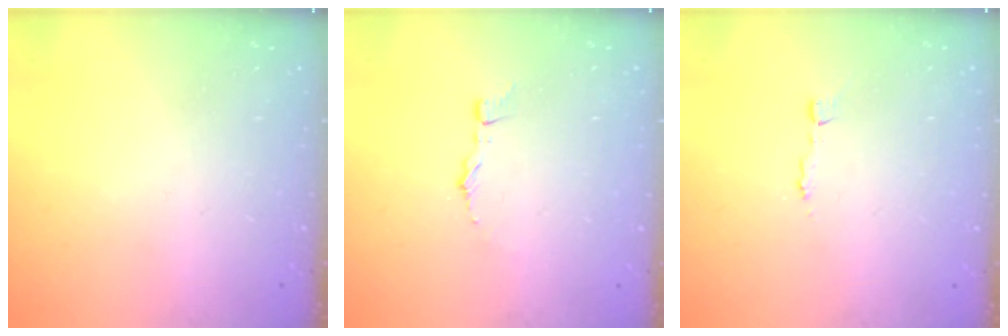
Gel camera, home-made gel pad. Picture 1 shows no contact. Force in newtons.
{"total": 1.4, "press": 1.4, "slide": 0.1}
{"total": 2.1, "press": 2.1, "slide": 0.0}